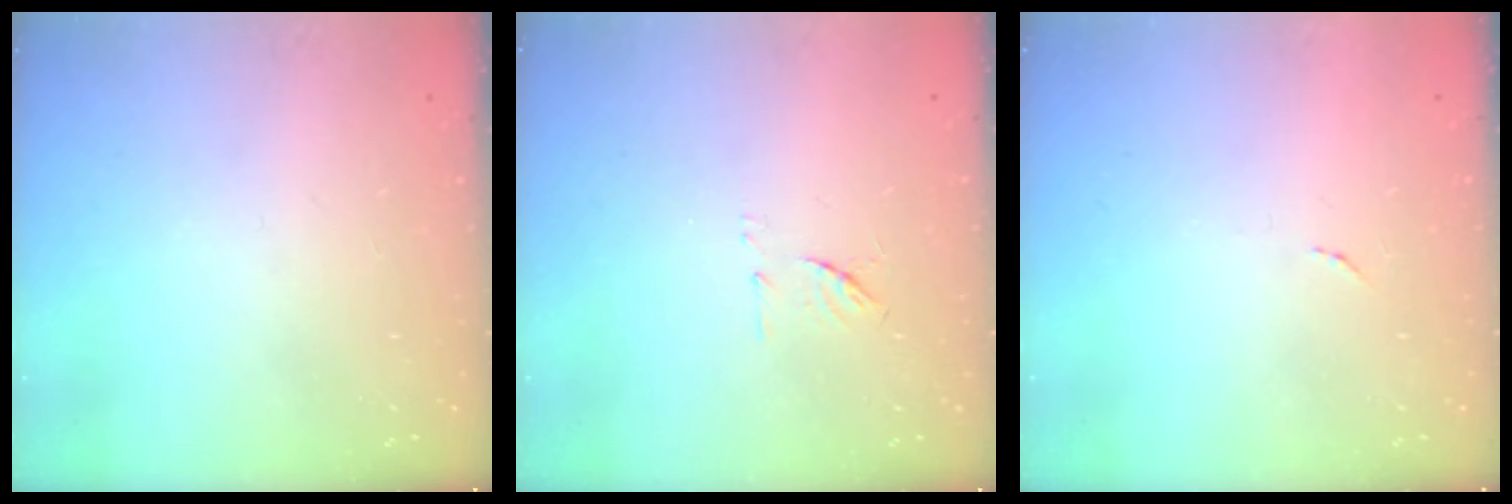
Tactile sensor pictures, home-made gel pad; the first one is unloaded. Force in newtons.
{"total": 6.8, "press": 6.6, "slide": 1.2}
{"total": 3.3, "press": 3.3, "slide": 0.1}